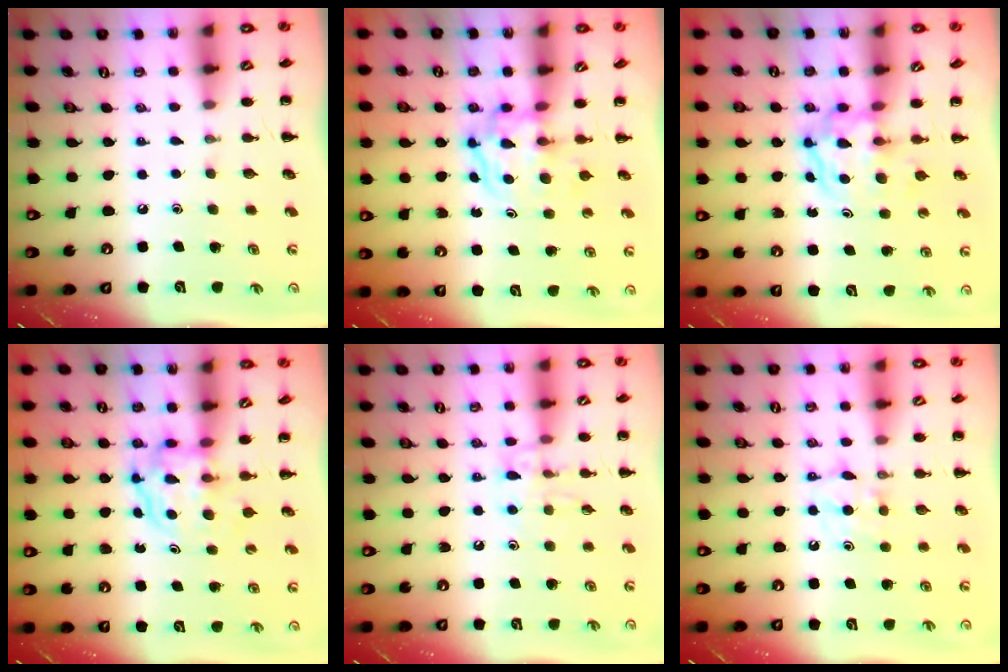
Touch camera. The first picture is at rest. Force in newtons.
{"total": 3.8, "press": 3.8, "slide": 0.4}
{"total": 3.8, "press": 3.8, "slide": 0.5}
{"total": 3.9, "press": 3.9, "slide": 0.2}
{"total": 9.9, "press": 9.8, "slide": 1.1}
{"total": 6.2, "press": 5.9, "slide": 1.9}